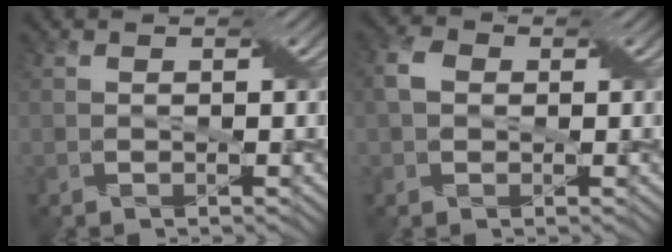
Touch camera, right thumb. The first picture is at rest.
{"total": 3.1, "force": [0.3, 2.4, 1.9], "torque": [-0.047, 0.007, -0.002]}